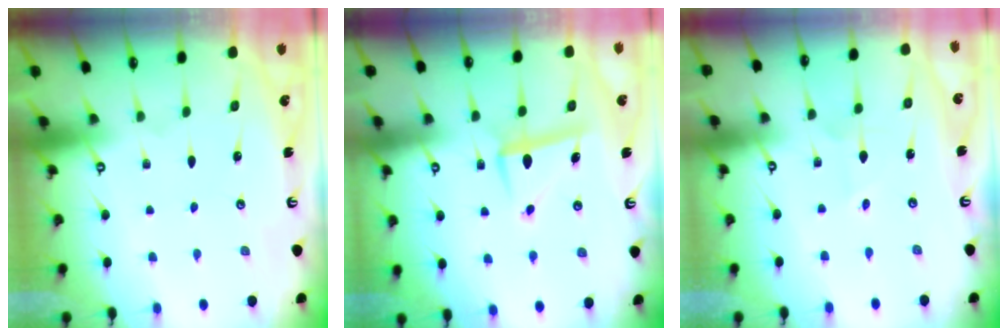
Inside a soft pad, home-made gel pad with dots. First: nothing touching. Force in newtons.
{"total": 7.3, "press": 7.1, "slide": 1.8}
{"total": 2.8, "press": 2.8, "slide": 0.3}